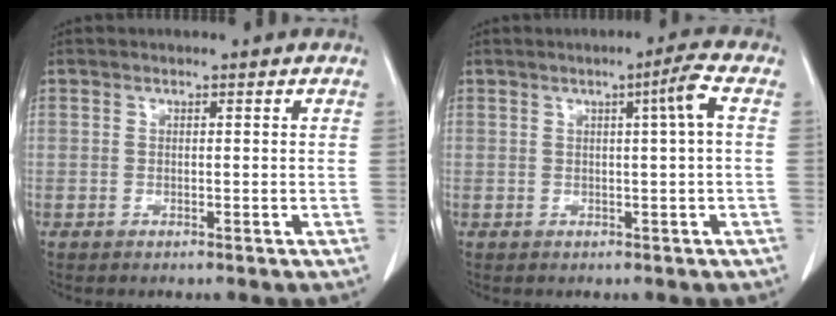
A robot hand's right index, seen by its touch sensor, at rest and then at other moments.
{"total": 3.2, "force": [0.6, -0.8, 3.1], "torque": [-0.049, 0.003, 0.010]}